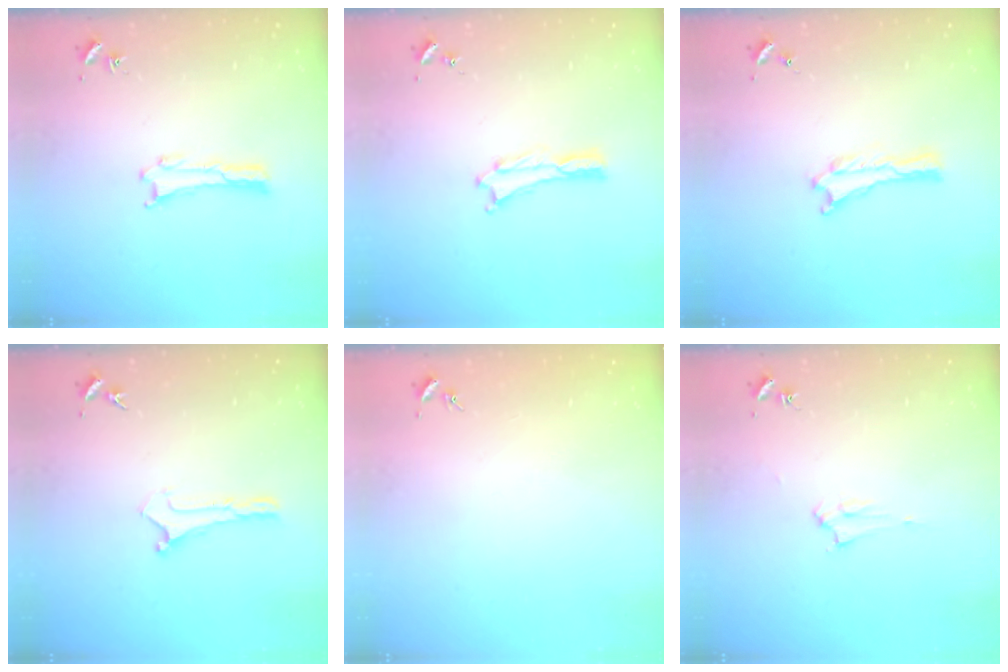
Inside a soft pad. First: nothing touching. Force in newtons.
{"total": 0.0}
{"total": 0.0}
{"total": 0.0}
{"total": 0.0}
{"total": 2.1, "press": 2.1, "slide": 0.2}